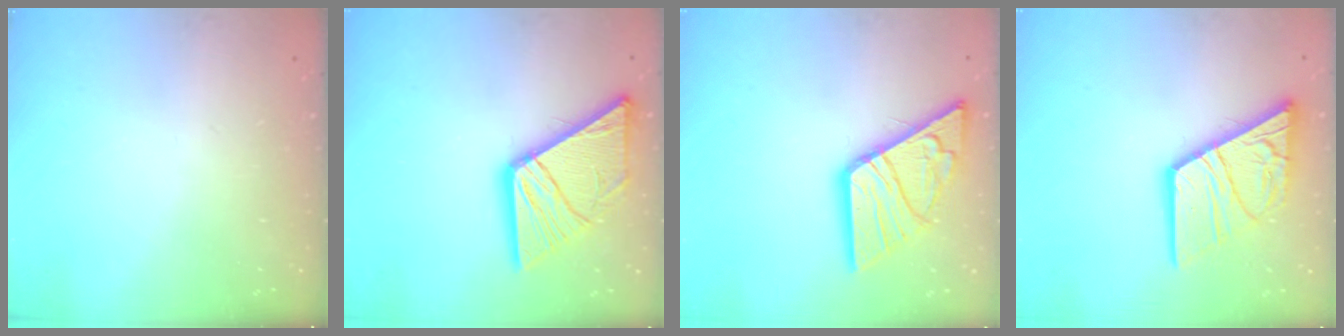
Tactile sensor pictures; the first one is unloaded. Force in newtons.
{"total": 15.7, "press": 15.6, "slide": 1.7}
{"total": 15.3, "press": 15.2, "slide": 1.3}
{"total": 17.9, "press": 17.8, "slide": 1.8}